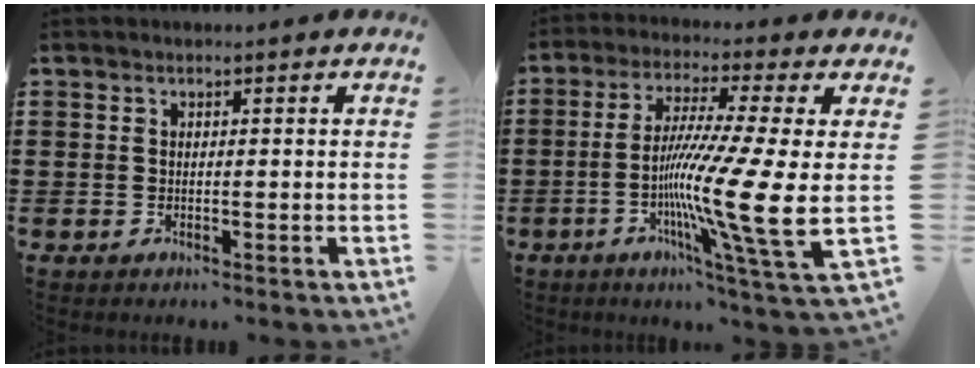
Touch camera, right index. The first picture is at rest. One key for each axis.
{"total": 13.7, "fx": -1.3, "fy": -1.0, "fz": 13.6, "tx": -0.268, "ty": -0.030, "tz": -0.035}